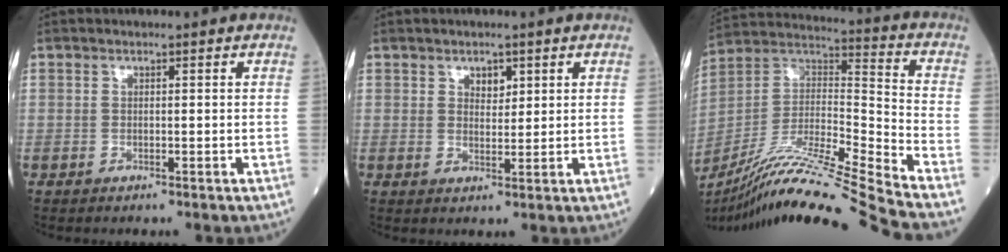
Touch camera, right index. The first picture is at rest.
{"total": 2.4, "force": [1.3, 1.4, 1.4], "torque": [-0.017, -0.002, 0.023]}
{"total": 24.0, "force": [-20.5, -2.5, 12.3], "torque": [-0.231, -0.029, -0.363]}